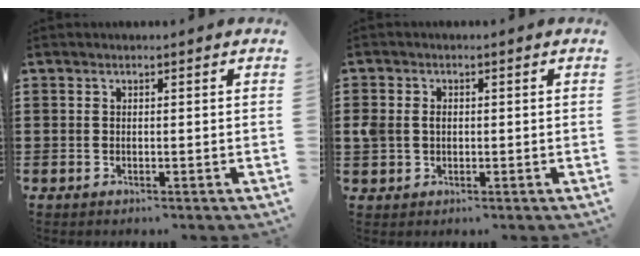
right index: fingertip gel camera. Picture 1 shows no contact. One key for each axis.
{"total": 2.4, "fx": 0.1, "fy": 1.9, "fz": 1.4, "tx": -0.040, "ty": 0.006, "tz": -0.001}